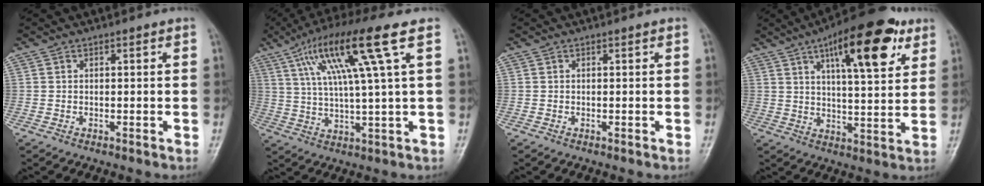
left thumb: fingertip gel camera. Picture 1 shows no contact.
{"total": 15.3, "force": [6.2, 0.8, 13.9], "torque": [-0.266, 0.001, 0.108]}
{"total": 0.0}
{"total": 17.9, "force": [8.9, 5.9, 14.4], "torque": [-0.186, -0.023, 0.130]}